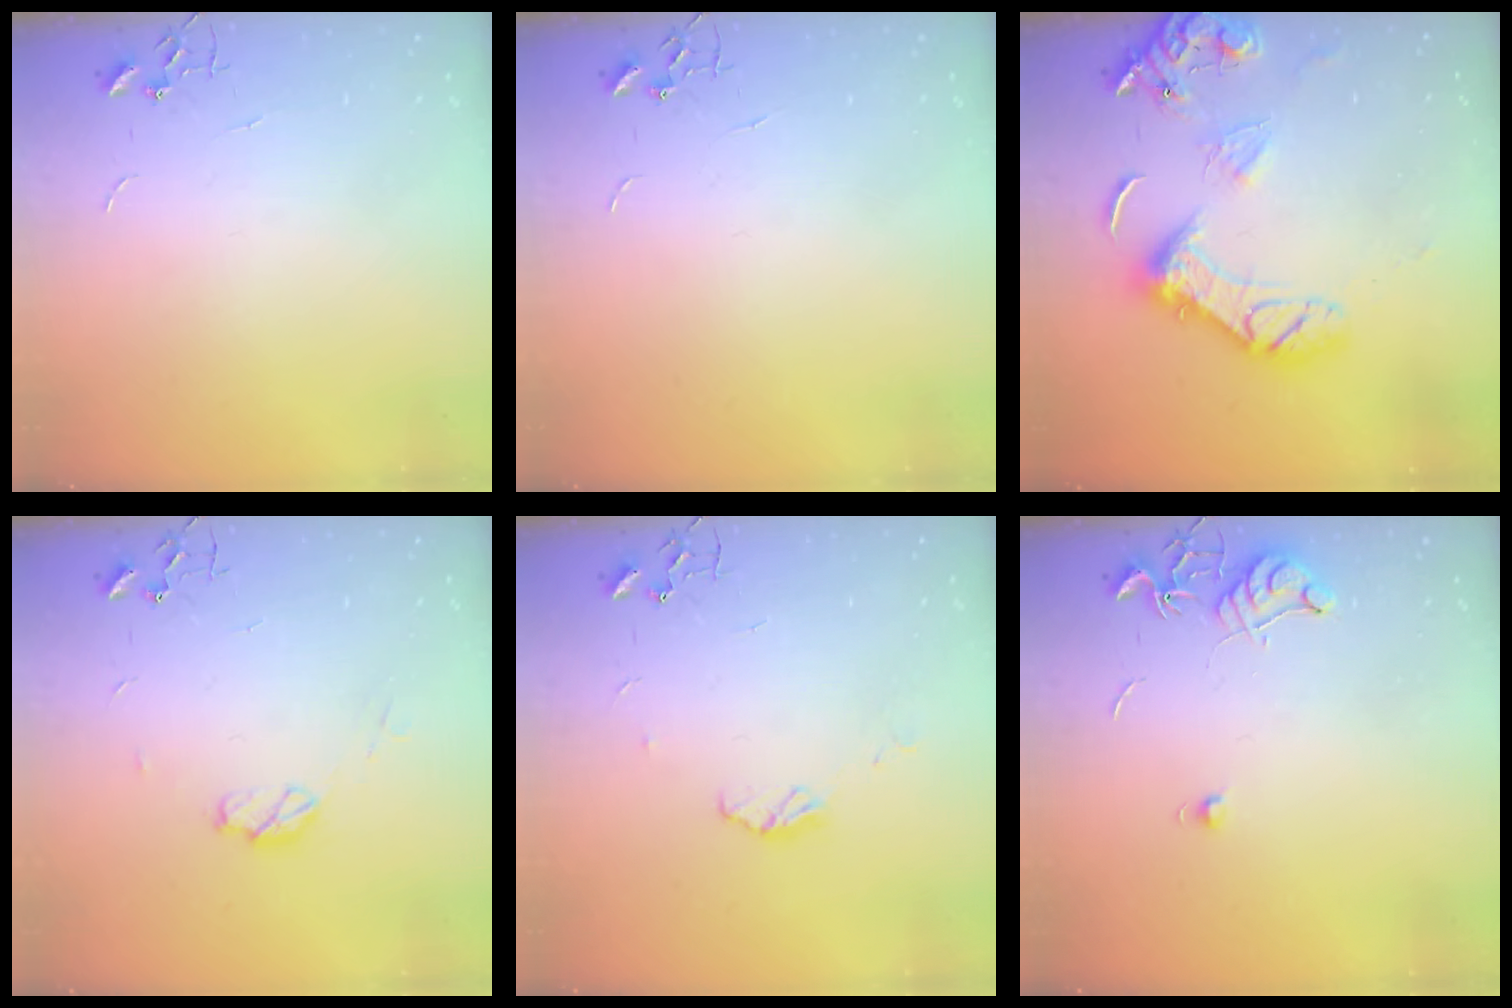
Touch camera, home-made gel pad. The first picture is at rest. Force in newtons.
{"total": 0.0}
{"total": 16.2, "press": 16.1, "slide": 1.8}
{"total": 6.3, "press": 6.2, "slide": 0.5}
{"total": 5.7, "press": 5.7, "slide": 0.4}
{"total": 7.8, "press": 7.8, "slide": 0.7}